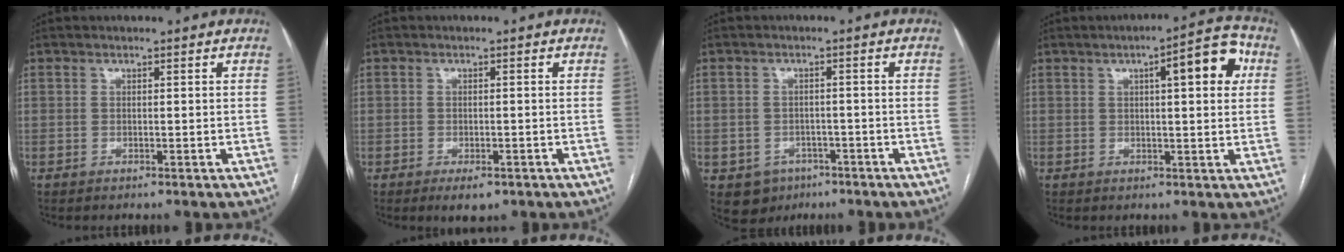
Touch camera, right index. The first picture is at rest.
{"total": 3.1, "force": [-1.9, 1.5, 2.0], "torque": [-0.028, -0.003, -0.020]}
{"total": 4.9, "force": [-2.5, 4.1, 1.0], "torque": [-0.012, 0.007, -0.029]}
{"total": 8.7, "force": [2.7, 1.7, 8.1], "torque": [-0.108, 0.021, 0.031]}